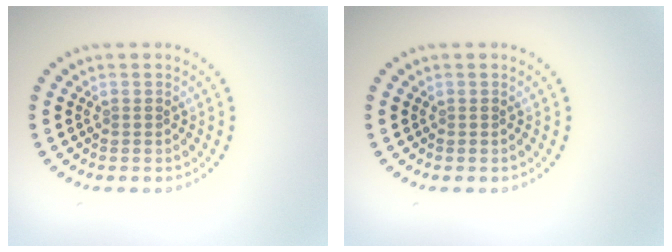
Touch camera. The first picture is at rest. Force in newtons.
{"total": 0.0}